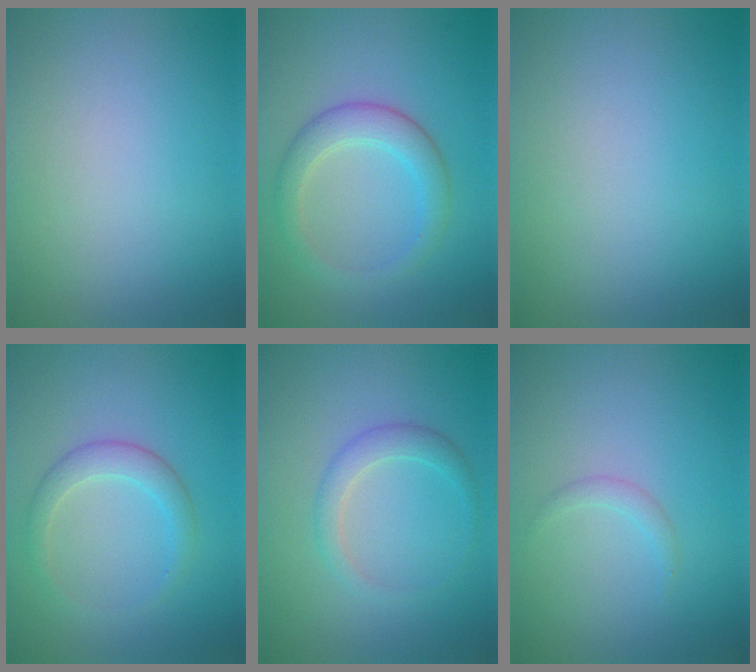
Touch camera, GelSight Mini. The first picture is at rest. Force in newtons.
{"total": 3.3, "press": 3.3, "slide": 0.1}
{"total": 0.0}
{"total": 2.3, "press": 2.3, "slide": 0.1}
{"total": 2.1, "press": 2.1, "slide": 0.1}
{"total": 0.9, "press": 0.9, "slide": 0.1}